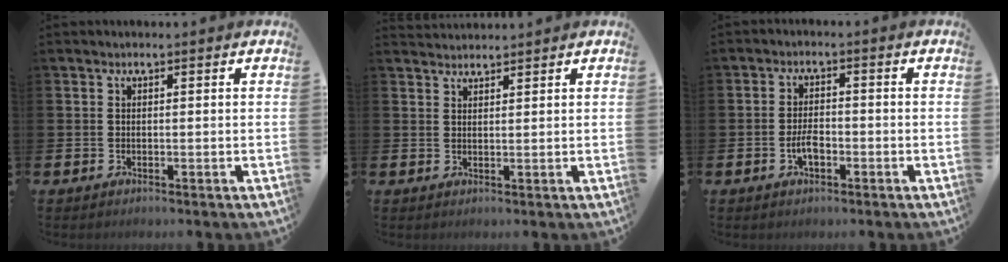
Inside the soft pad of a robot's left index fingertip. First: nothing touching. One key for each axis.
{"total": 2.0, "fx": 2.0, "fy": 0.3, "fz": -0.1, "tx": -0.002, "ty": -0.004, "tz": 0.038}
{"total": 2.9, "fx": -1.1, "fy": 1.4, "fz": 2.3, "tx": -0.041, "ty": 0.003, "tz": -0.020}